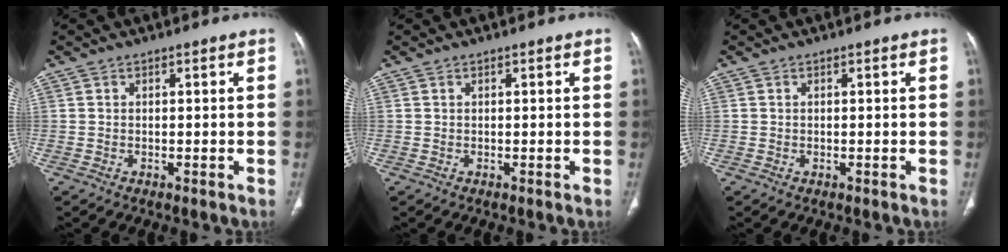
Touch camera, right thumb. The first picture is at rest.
{"total": 0.0}
{"total": 0.0}